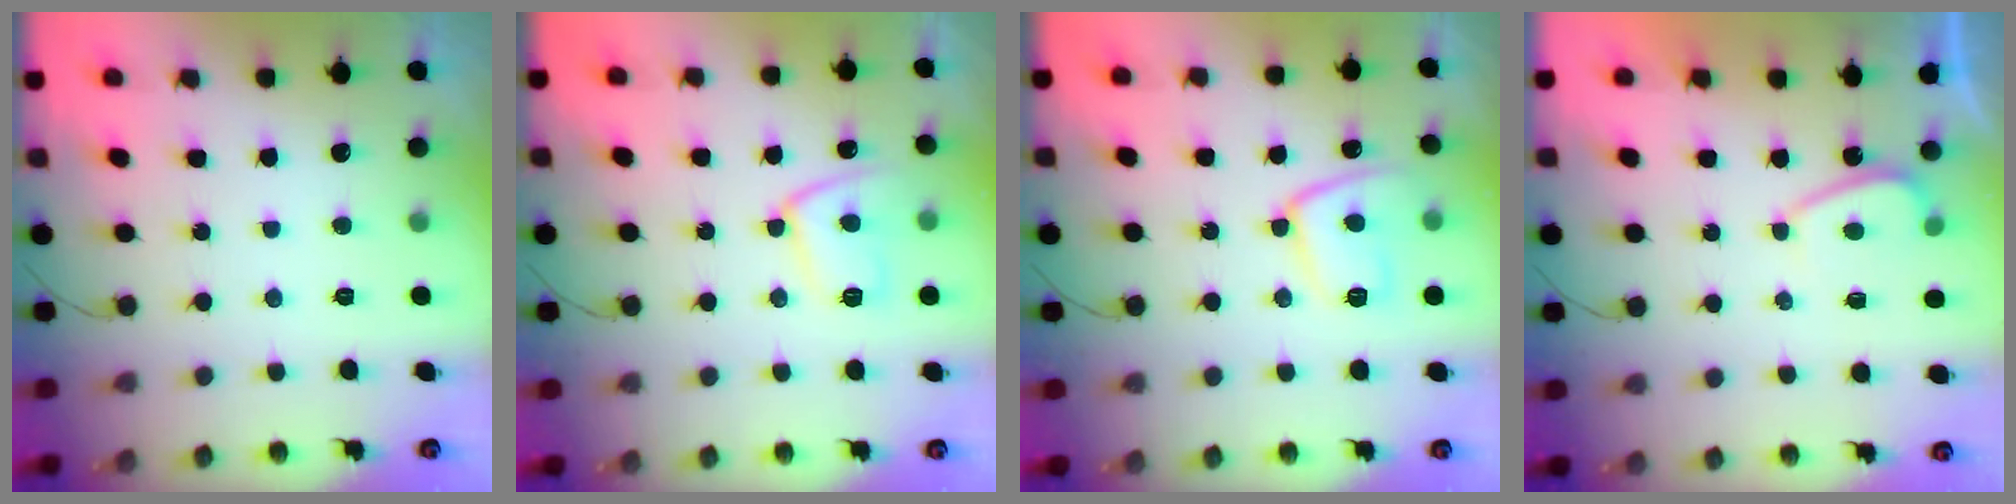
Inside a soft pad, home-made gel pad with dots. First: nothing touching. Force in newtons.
{"total": 10.3, "press": 10.3, "slide": 0.8}
{"total": 12.0, "press": 11.9, "slide": 1.1}
{"total": 2.2, "press": 2.1, "slide": 0.6}